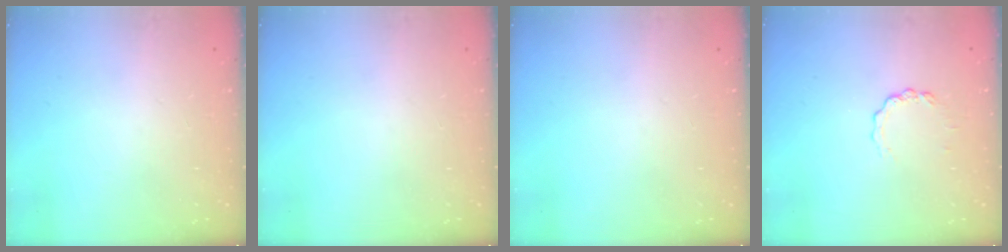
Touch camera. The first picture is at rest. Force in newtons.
{"total": 0.0}
{"total": 0.0}
{"total": 2.8, "press": 2.8, "slide": 0.3}